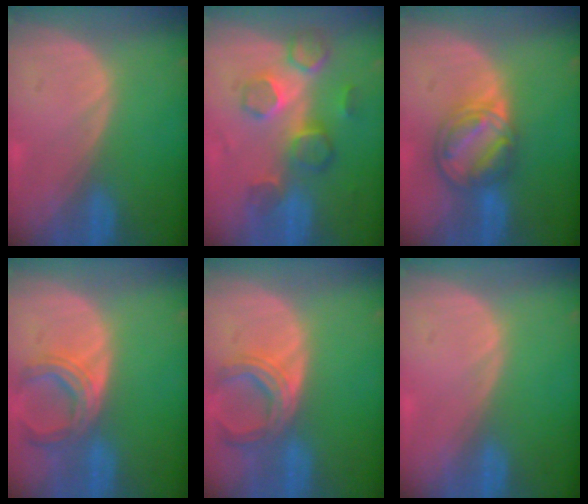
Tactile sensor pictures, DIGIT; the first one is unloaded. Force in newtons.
{"total": 8.7, "press": 7.6, "slide": 4.3}
{"total": 8.2, "press": 7.0, "slide": 4.3}
{"total": 5.7, "press": 5.7, "slide": 0.5}
{"total": 5.7, "press": 5.7, "slide": 0.5}
{"total": 0.0}